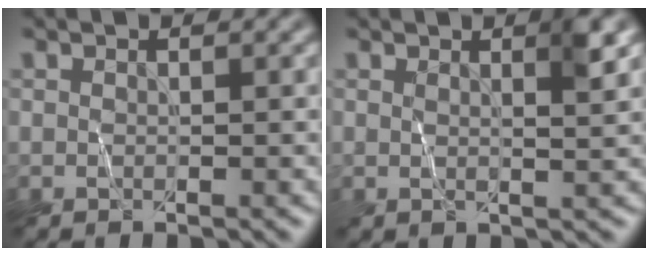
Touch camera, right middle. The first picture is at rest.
{"total": 2.1, "force": [1.0, 0.4, 1.8], "torque": [-0.020, 0.001, 0.016]}